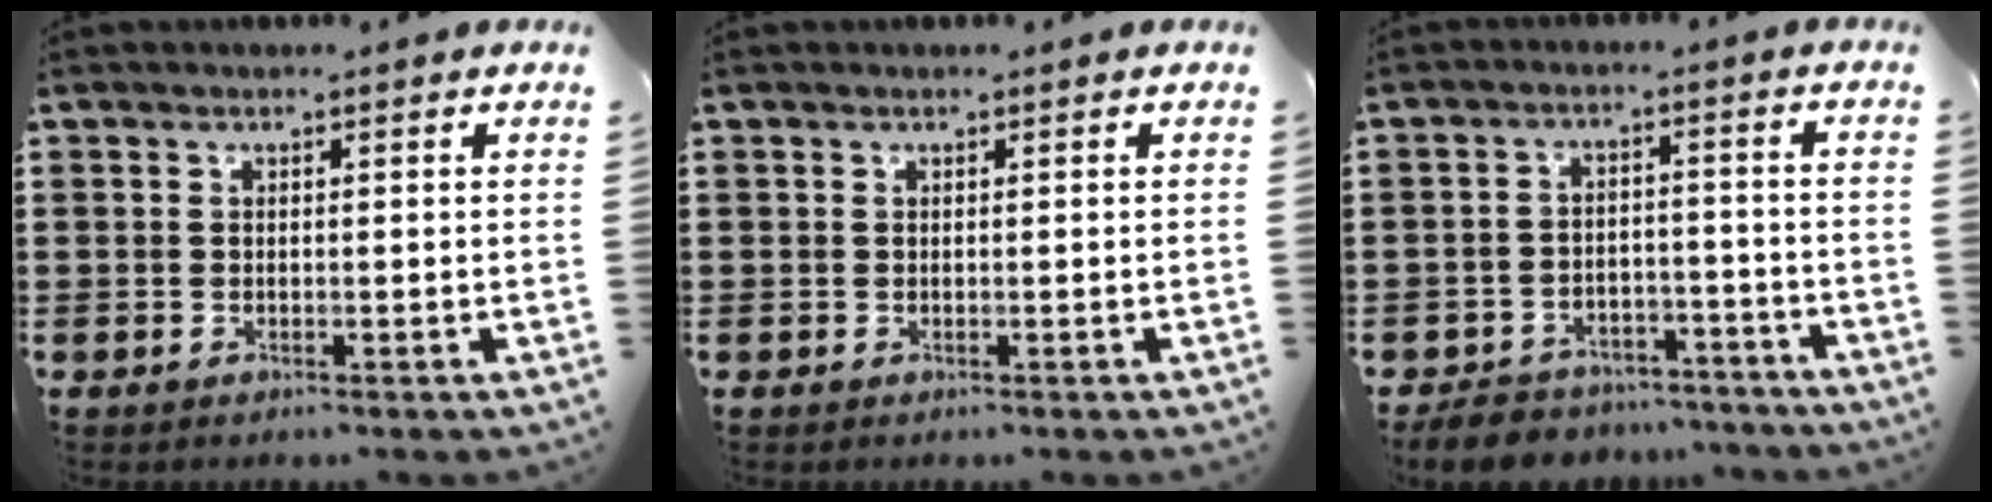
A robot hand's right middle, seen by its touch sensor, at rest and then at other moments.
{"total": 0.0}
{"total": 6.4, "force": [-6.1, 1.5, 0.6], "torque": [-0.016, 0.015, -0.124]}